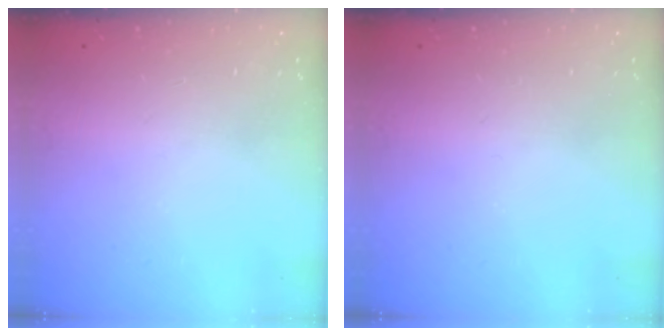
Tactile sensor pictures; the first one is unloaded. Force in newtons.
{"total": 0.0}